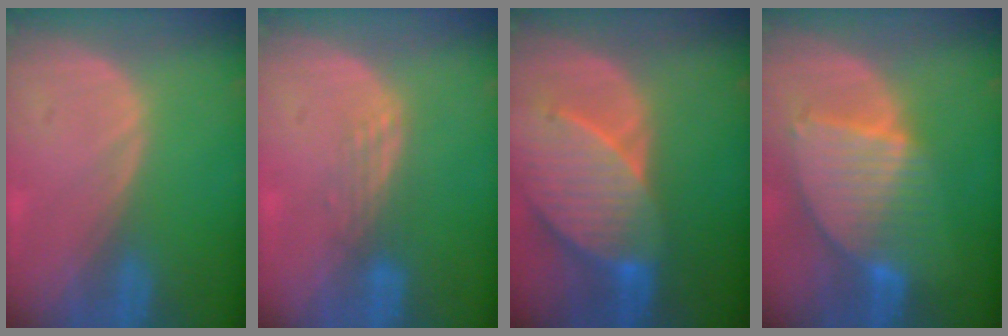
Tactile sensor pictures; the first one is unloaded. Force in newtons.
{"total": 3.0, "press": 2.5, "slide": 1.7}
{"total": 9.8, "press": 8.8, "slide": 4.3}
{"total": 8.5, "press": 7.4, "slide": 4.1}